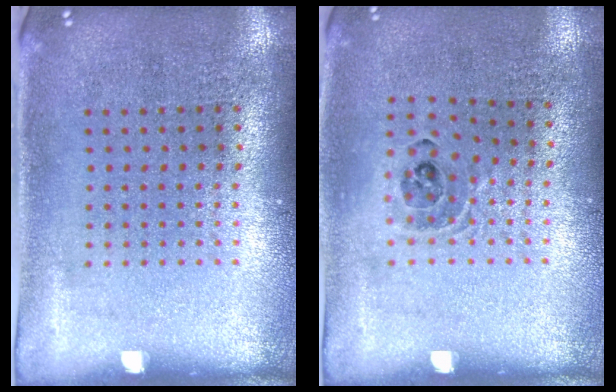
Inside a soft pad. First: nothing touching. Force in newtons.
{"total": 1.0, "press": 1.0, "slide": 0.1}